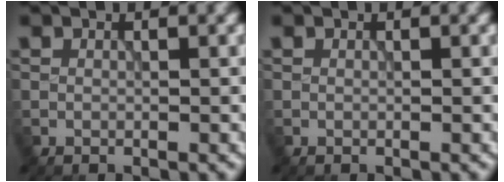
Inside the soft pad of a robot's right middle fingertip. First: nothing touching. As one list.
[{"total": 0.0}]